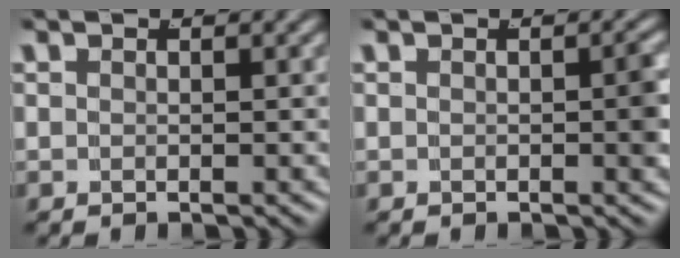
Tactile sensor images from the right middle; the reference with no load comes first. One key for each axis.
{"total": 1.2, "fx": -0.2, "fy": 0.2, "fz": 1.2, "tx": -0.014, "ty": 0.000, "tz": -0.004}